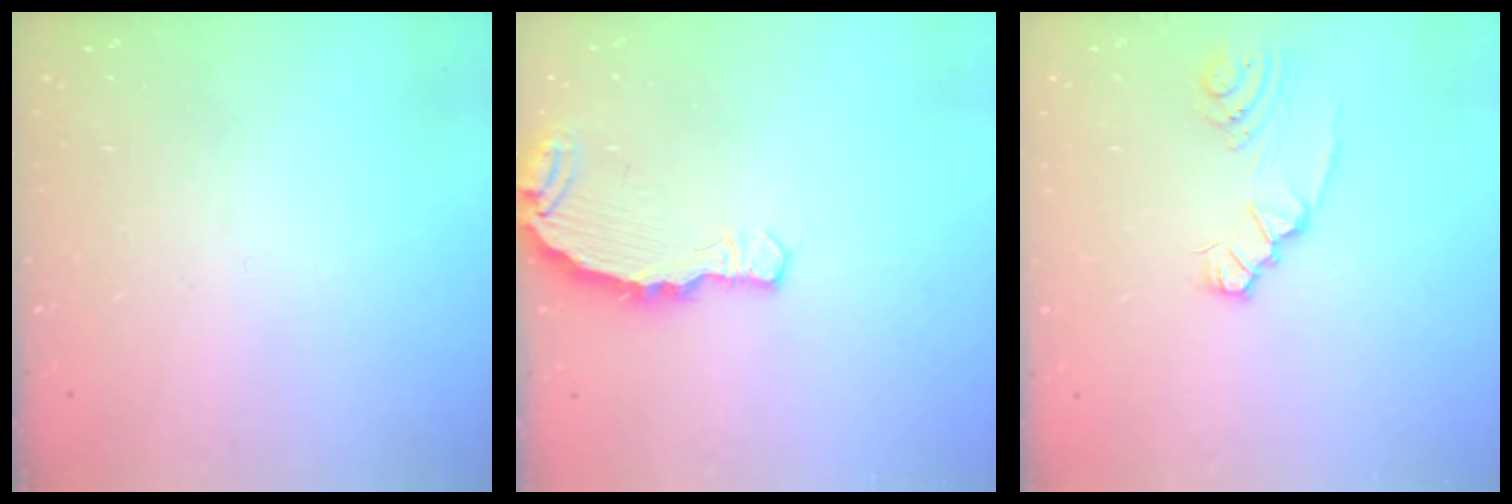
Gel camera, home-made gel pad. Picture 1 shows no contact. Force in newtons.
{"total": 5.3, "press": 5.3, "slide": 0.5}
{"total": 3.3, "press": 3.3, "slide": 0.2}